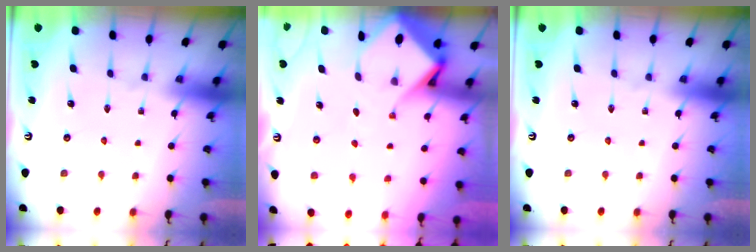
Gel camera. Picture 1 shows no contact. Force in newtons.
{"total": 7.4, "press": 7.3, "slide": 0.8}
{"total": 0.0}